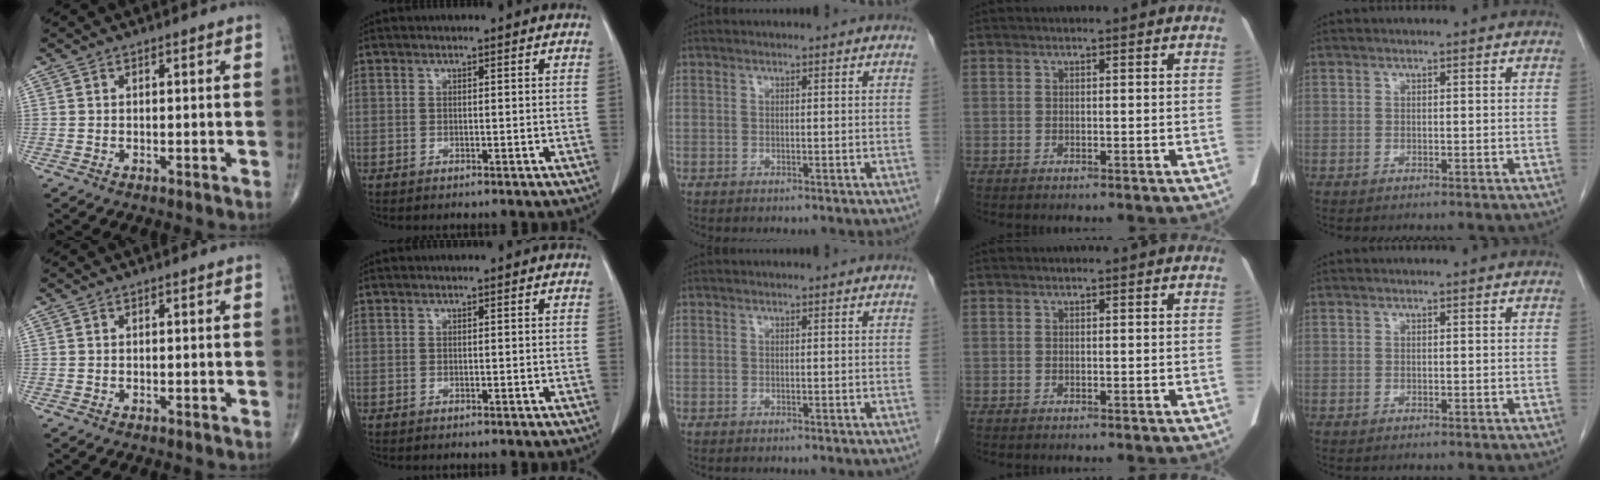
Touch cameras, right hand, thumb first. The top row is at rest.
{}